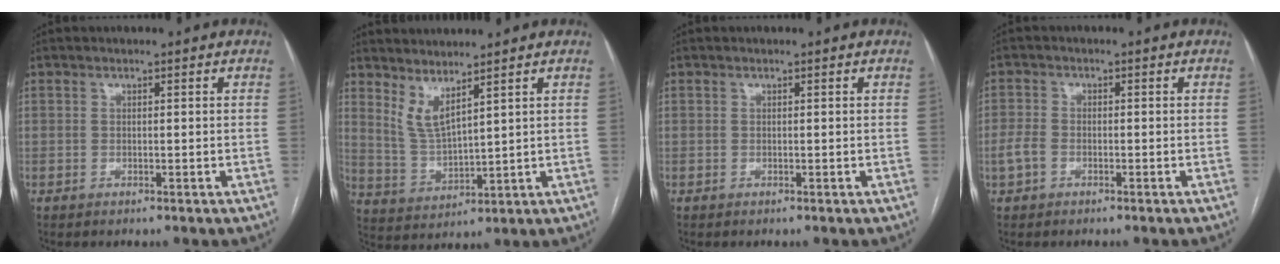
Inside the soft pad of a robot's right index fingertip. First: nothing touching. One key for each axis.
{"total": 5.2, "fx": 3.9, "fy": 0.6, "fz": 3.4, "tx": -0.079, "ty": -0.022, "tz": 0.092}
{"total": 0.0}
{"total": 2.7, "fx": -1.2, "fy": 1.7, "fz": 1.7, "tx": -0.045, "ty": 0.004, "tz": -0.021}